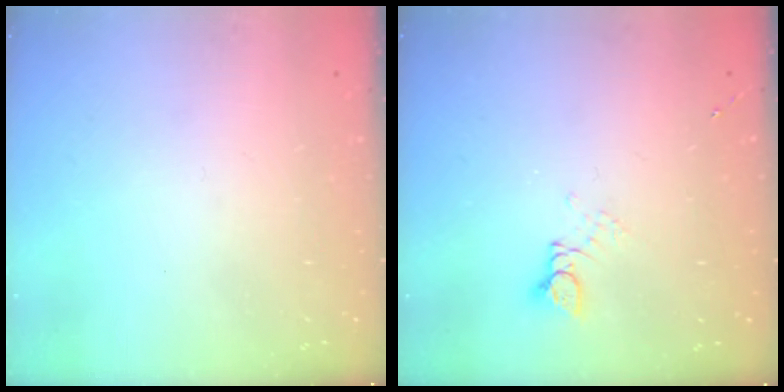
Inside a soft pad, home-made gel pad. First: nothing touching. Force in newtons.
{"total": 2.8, "press": 2.8, "slide": 0.2}